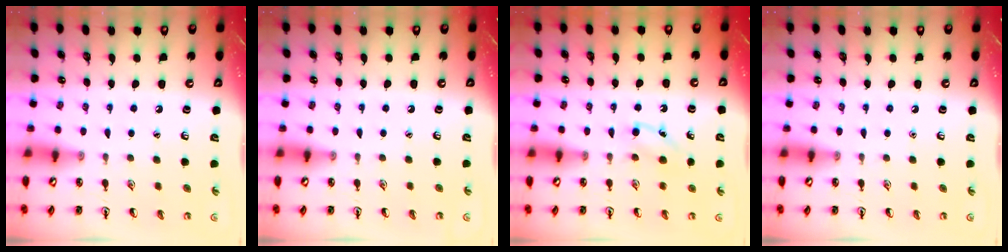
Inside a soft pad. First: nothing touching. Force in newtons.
{"total": 0.0}
{"total": 4.5, "press": 4.3, "slide": 1.6}
{"total": 0.0}